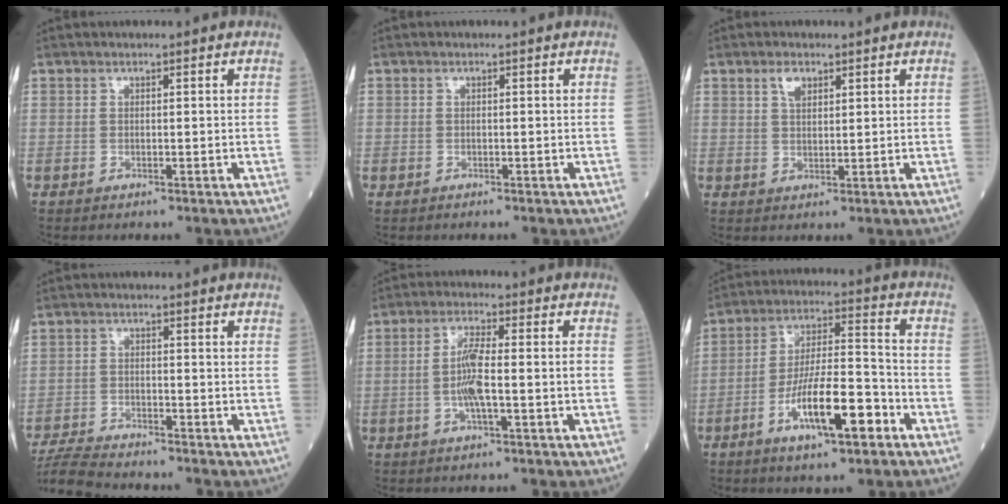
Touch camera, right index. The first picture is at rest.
{"total": 0.5, "force": [-0.4, 0.4, 0.0], "torque": [-0.006, 0.004, -0.010]}
{"total": 2.6, "force": [1.5, 1.2, 1.7], "torque": [-0.034, 0.003, 0.031]}
{"total": 8.3, "force": [-7.9, 0.2, 2.5], "torque": [-0.045, -0.016, -0.140]}
{"total": 6.3, "force": [-1.2, 0.7, 6.2], "torque": [-0.123, 0.008, -0.024]}
{"total": 12.8, "force": [-5.9, 2.5, 11.1], "torque": [-0.202, 0.003, -0.101]}